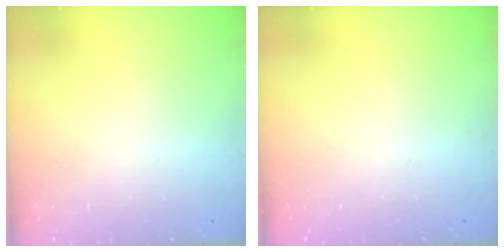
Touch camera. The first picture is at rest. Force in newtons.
{"total": 0.0}